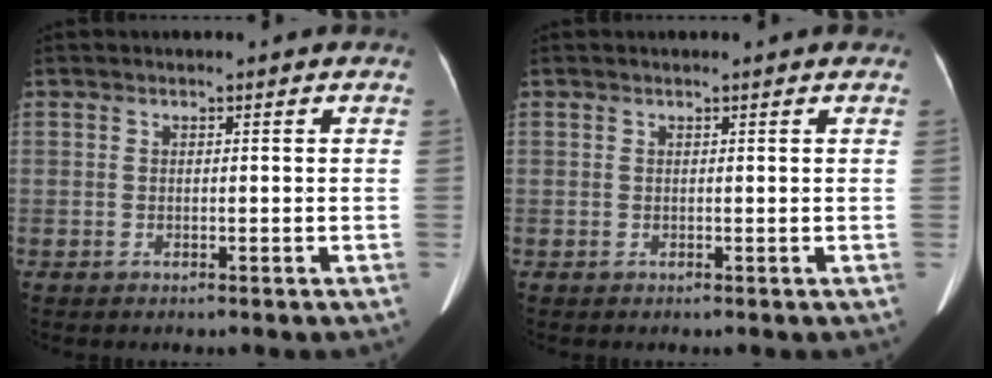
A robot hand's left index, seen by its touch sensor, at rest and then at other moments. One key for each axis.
{"total": 2.2, "fx": 1.9, "fy": 0.1, "fz": 1.0, "tx": -0.016, "ty": 0.013, "tz": 0.017}